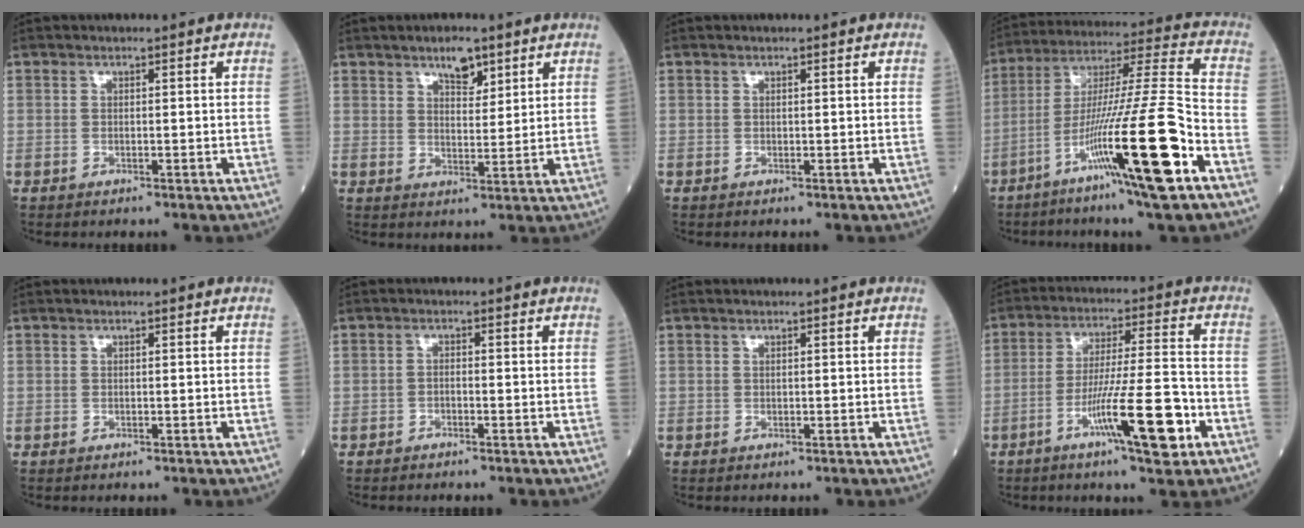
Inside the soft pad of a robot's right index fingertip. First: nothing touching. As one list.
[{"total": 4.5, "force": [3.1, 1.8, 2.7], "torque": [-0.041, 0.003, 0.050]}, {"total": 0.0}, {"total": 20.0, "force": [-8.8, -0.5, 18.0], "torque": [-0.320, -0.022, -0.153]}, {"total": 0.0}, {"total": 0.9, "force": [-0.8, 0.1, 0.4], "torque": [-0.010, 0.000, -0.016]}, {"total": 0.0}, {"total": 12.0, "force": [-5.3, 0.6, 10.7], "torque": [-0.182, -0.008, -0.089]}]